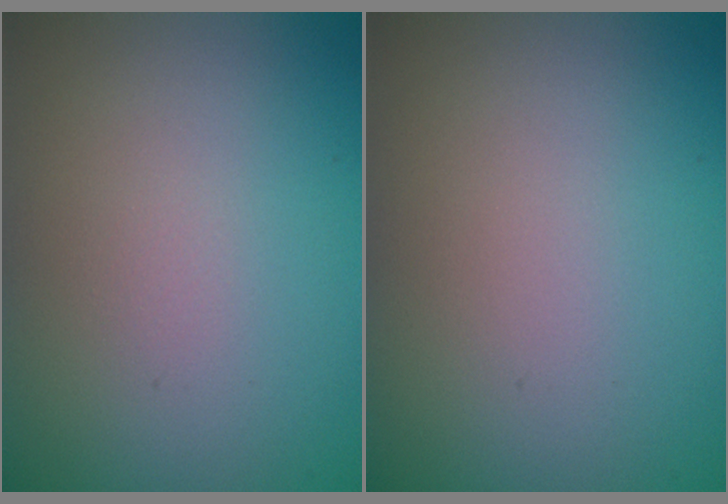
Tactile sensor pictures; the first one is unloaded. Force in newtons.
{"total": 0.0}